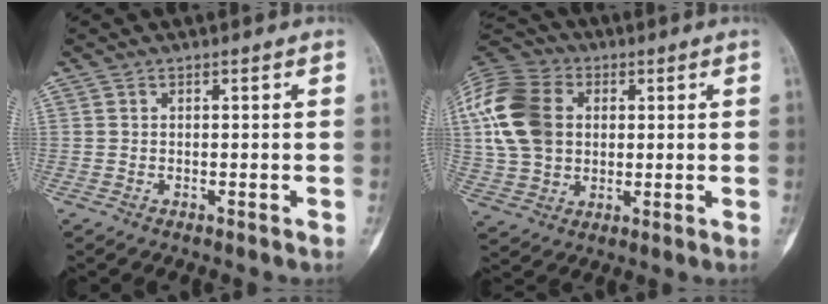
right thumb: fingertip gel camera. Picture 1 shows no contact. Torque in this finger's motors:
{"motor_torque": [-0.58, 1.72, 1.09, -0.39, 0.14]}